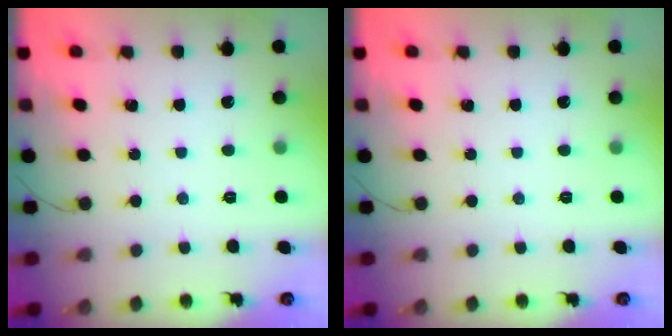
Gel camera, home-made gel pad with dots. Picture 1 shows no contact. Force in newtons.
{"total": 0.0}